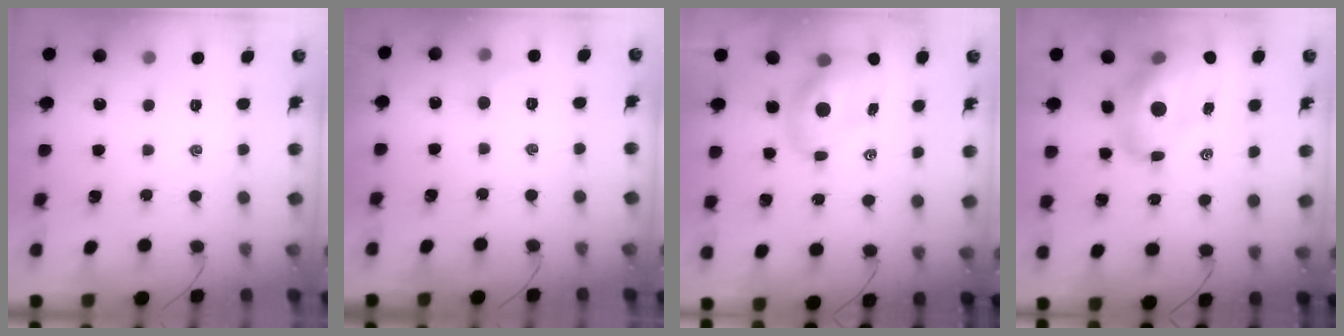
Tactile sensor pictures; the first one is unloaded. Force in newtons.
{"total": 4.4, "press": 4.1, "slide": 1.4}
{"total": 8.3, "press": 8.0, "slide": 2.4}
{"total": 16.6, "press": 16.0, "slide": 4.7}